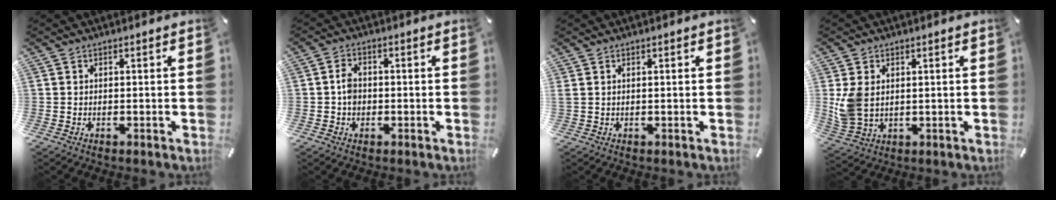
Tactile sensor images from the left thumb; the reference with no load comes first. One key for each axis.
{"total": 3.3, "fx": -0.4, "fy": 2.5, "fz": 2.2, "tx": -0.040, "ty": 0.007, "tz": -0.007}
{"total": 1.1, "fx": 0.5, "fy": 0.1, "fz": 1.0, "tx": -0.019, "ty": 0.000, "tz": 0.008}
{"total": 7.3, "fx": 1.1, "fy": 5.2, "fz": 5.0, "tx": -0.112, "ty": -0.001, "tz": 0.020}